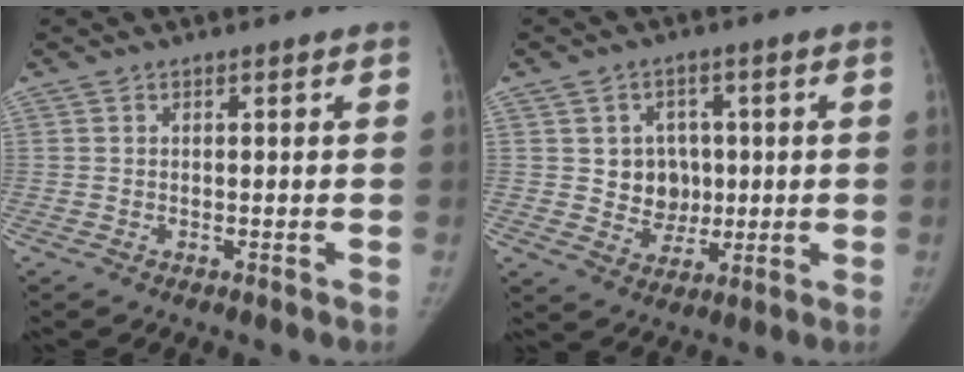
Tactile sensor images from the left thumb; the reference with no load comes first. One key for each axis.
{"total": 7.4, "fx": 0.8, "fy": 6.8, "fz": 2.9, "tx": 0.004, "ty": 0.001, "tz": 0.017}